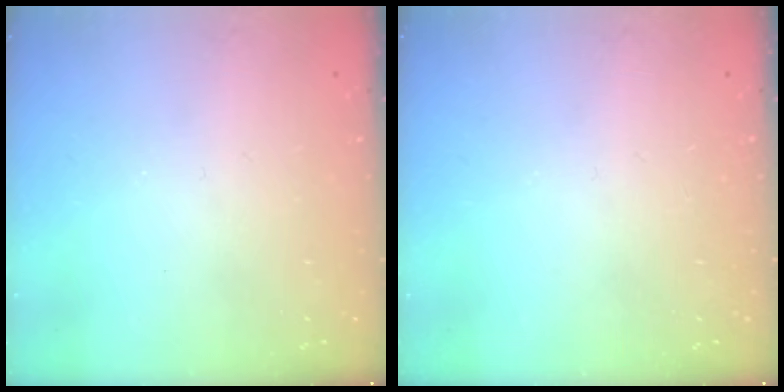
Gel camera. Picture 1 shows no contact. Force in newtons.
{"total": 0.0}